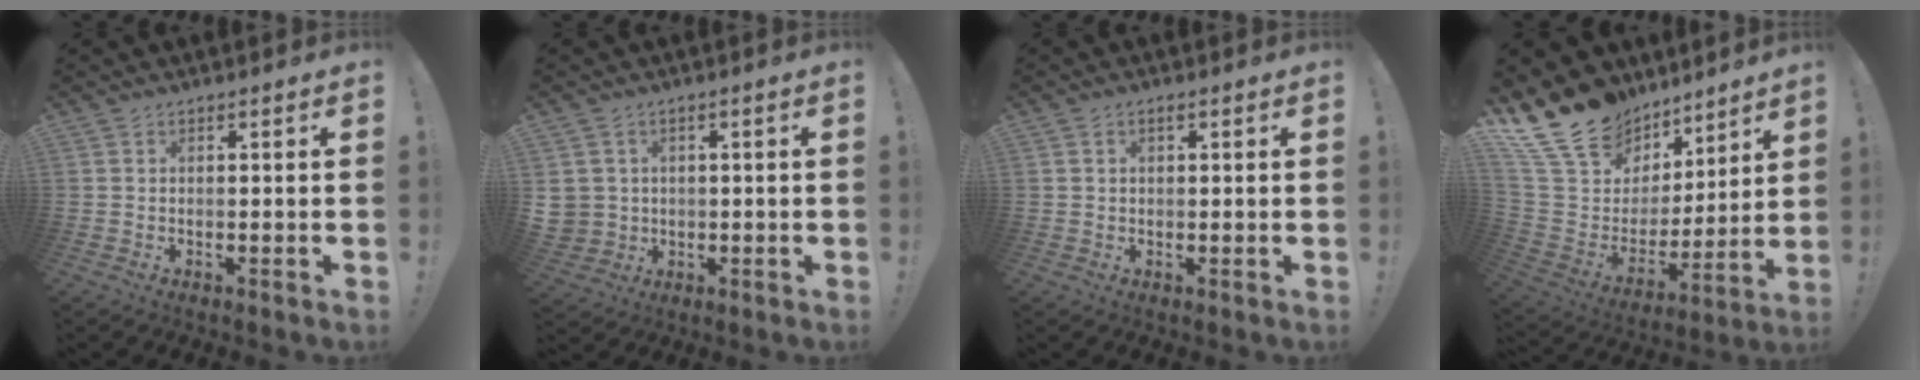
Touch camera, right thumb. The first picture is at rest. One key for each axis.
{"total": 5.0, "fx": 0.9, "fy": 4.7, "fz": 1.4, "tx": -0.036, "ty": -0.005, "tz": 0.019}
{"total": 1.2, "fx": 0.6, "fy": 0.8, "fz": 0.7, "tx": -0.014, "ty": 0.002, "tz": 0.011}
{"total": 19.2, "fx": 14.2, "fy": 11.2, "fz": 6.3, "tx": -0.112, "ty": -0.100, "tz": 0.283}